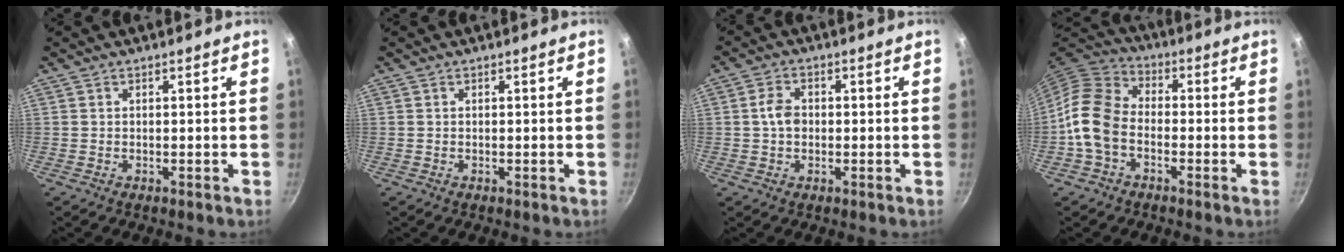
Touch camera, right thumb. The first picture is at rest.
{"total": 0.0}
{"total": 4.1, "force": [0.0, 2.9, 2.8], "torque": [-0.043, 0.010, -0.004]}
{"total": 10.7, "force": [-3.1, 7.5, 7.1], "torque": [-0.120, 0.034, -0.080]}